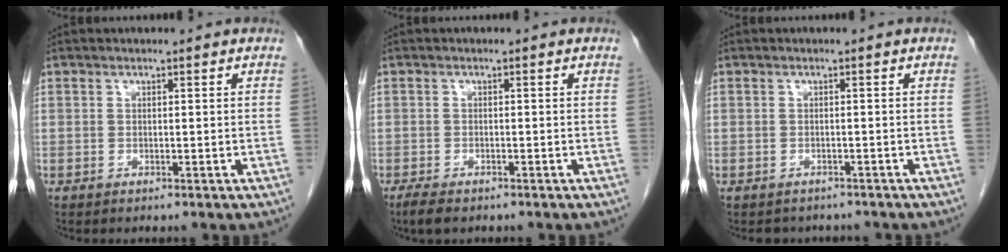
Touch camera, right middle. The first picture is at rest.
{"total": 2.6, "force": [-1.9, 0.8, 1.5], "torque": [-0.038, -0.008, -0.030]}
{"total": 3.5, "force": [-3.1, 1.6, 0.2], "torque": [-0.009, 0.001, -0.038]}